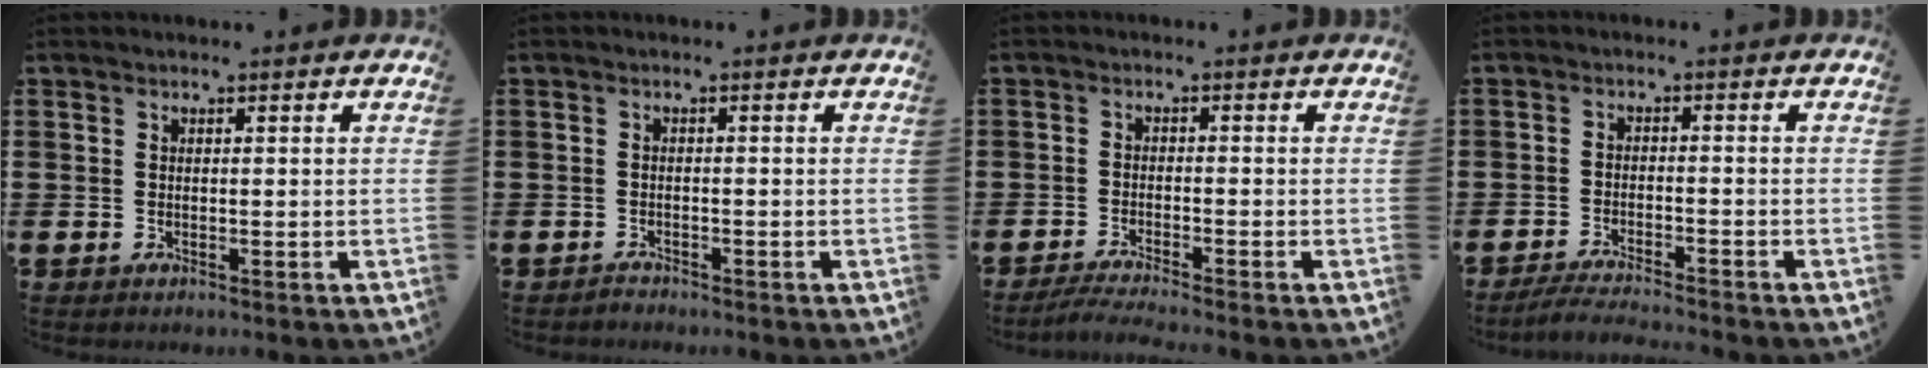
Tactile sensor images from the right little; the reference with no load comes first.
{"total": 0.8, "force": [-0.8, 0.1, -0.1], "torque": [-0.001, 0.000, -0.017]}
{"total": 2.2, "force": [-1.9, -0.1, 1.2], "torque": [-0.019, 0.001, -0.035]}
{"total": 2.9, "force": [-2.7, -0.2, 0.9], "torque": [-0.014, 0.002, -0.053]}